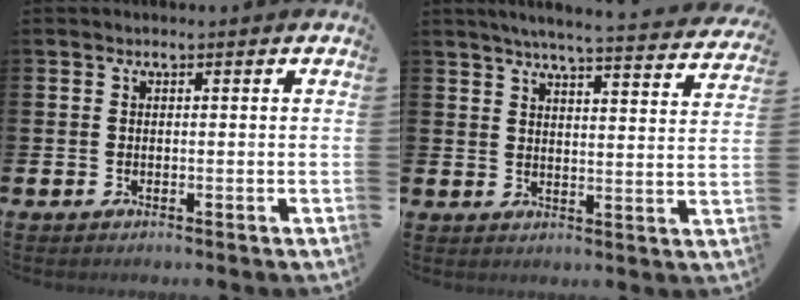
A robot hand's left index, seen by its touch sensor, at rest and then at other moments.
{"total": 5.6, "force": [5.2, -0.2, 1.9], "torque": [-0.050, -0.034, 0.089]}